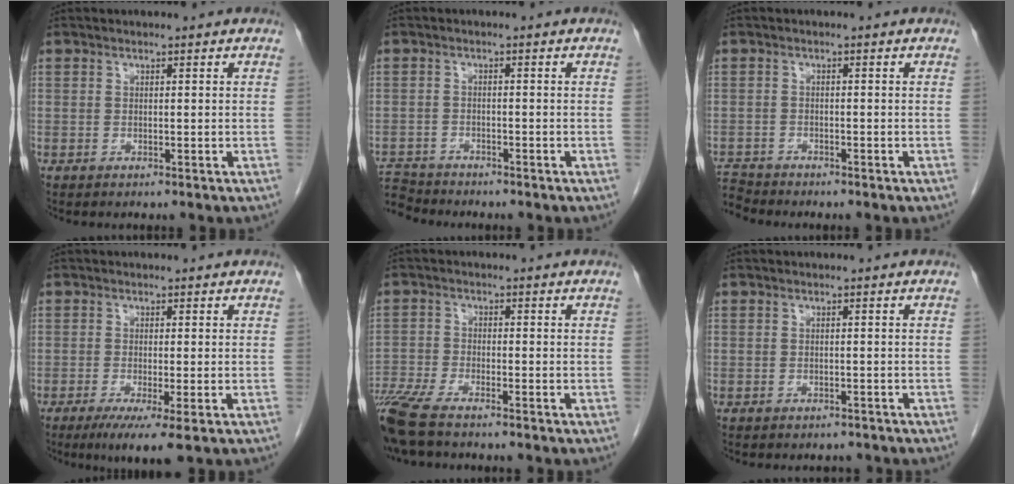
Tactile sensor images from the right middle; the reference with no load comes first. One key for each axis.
{"total": 5.5, "fx": -5.3, "fy": 1.3, "fz": -0.2, "tx": 0.001, "ty": -0.003, "tz": -0.101}
{"total": 3.5, "fx": -3.4, "fy": 0.4, "fz": -0.3, "tx": 0.006, "ty": -0.012, "tz": -0.063}
{"total": 5.2, "fx": -2.6, "fy": 0.3, "fz": 4.5, "tx": -0.070, "ty": -0.016, "tz": -0.041}
{"total": 8.8, "fx": -7.3, "fy": 1.2, "fz": 4.7, "tx": -0.102, "ty": -0.020, "tz": -0.137}
{"total": 2.4, "fx": -2.2, "fy": 1.0, "fz": 0.4, "tx": -0.010, "ty": 0.000, "tz": -0.028}